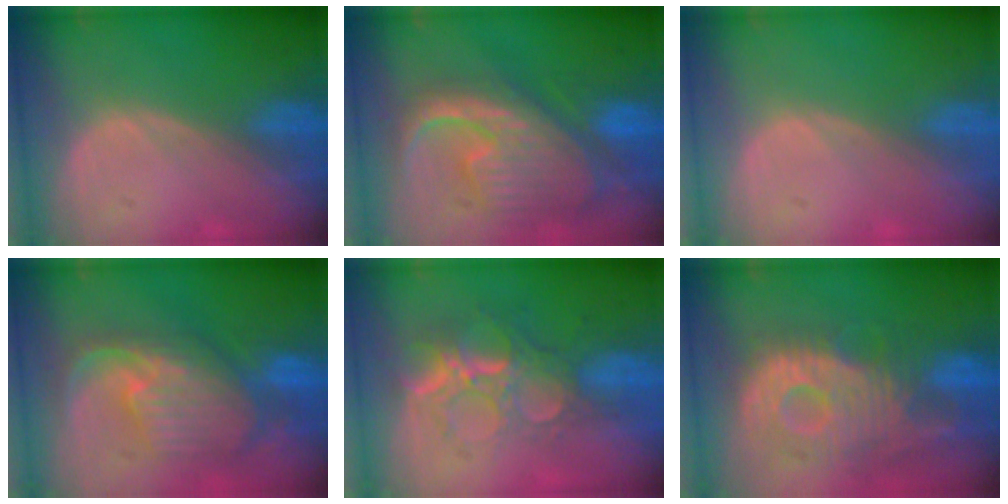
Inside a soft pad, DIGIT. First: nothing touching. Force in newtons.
{"total": 12.5, "press": 10.7, "slide": 6.5}
{"total": 0.0}
{"total": 10.6, "press": 9.5, "slide": 4.8}
{"total": 8.9, "press": 7.8, "slide": 4.3}
{"total": 12.2, "press": 10.9, "slide": 5.6}